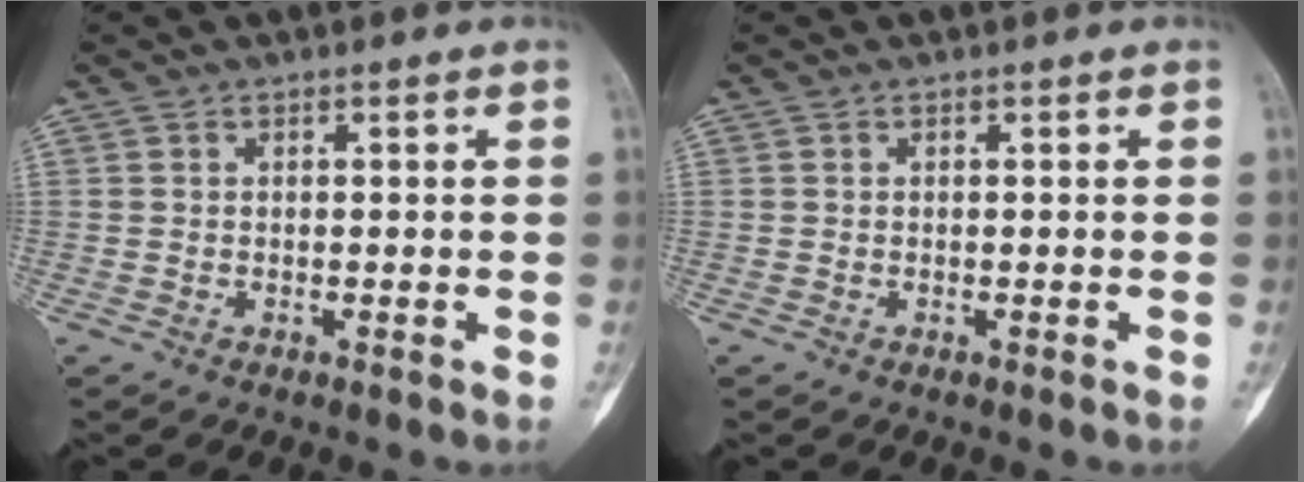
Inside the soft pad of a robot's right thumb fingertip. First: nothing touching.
{"total": 0.0}